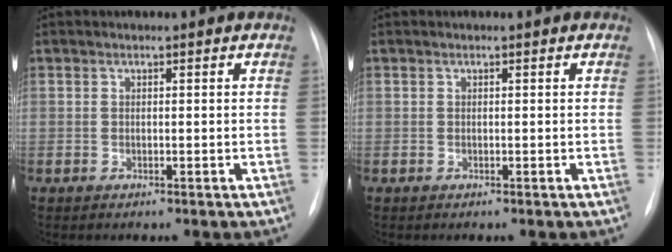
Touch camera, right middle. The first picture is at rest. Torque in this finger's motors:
{"motor_torque": [0.08, -0.05, 0.08, 0.01]}